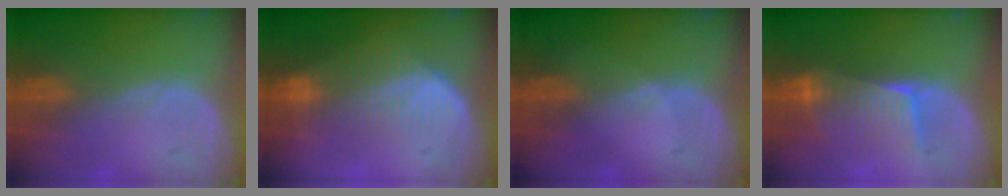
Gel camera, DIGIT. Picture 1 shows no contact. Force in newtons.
{"total": 7.8, "press": 6.9, "slide": 3.7}
{"total": 0.7, "press": 0.5, "slide": 0.5}
{"total": 6.6, "press": 6.5, "slide": 1.1}